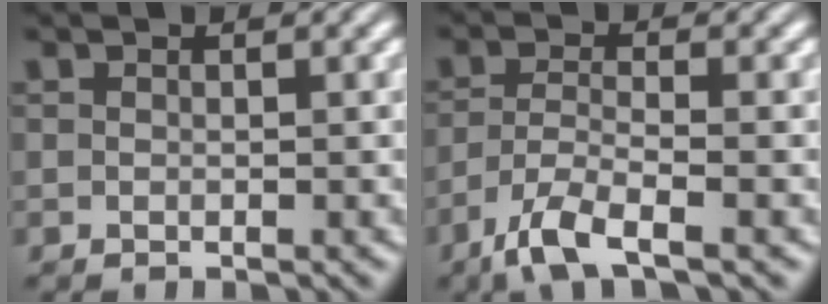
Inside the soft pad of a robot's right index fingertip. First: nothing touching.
{"total": 4.2, "force": [-2.7, 0.8, 3.2], "torque": [-0.067, -0.028, -0.034]}